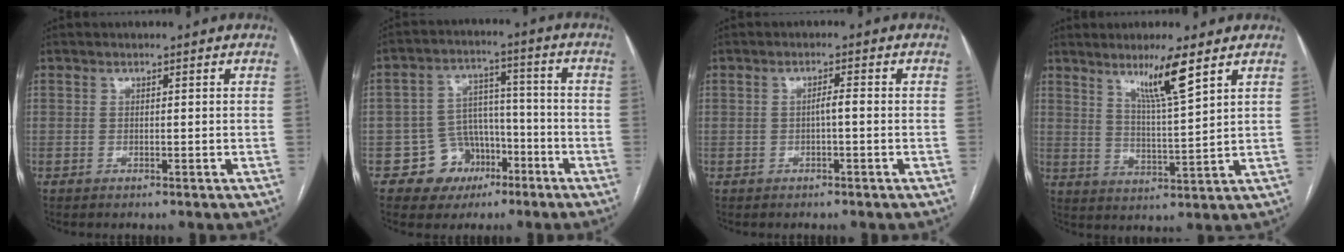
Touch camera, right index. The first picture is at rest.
{"total": 8.2, "force": [-4.0, 7.0, 1.3], "torque": [-0.004, 0.026, -0.053]}
{"total": 1.6, "force": [-0.3, 0.1, 1.5], "torque": [-0.024, 0.003, -0.004]}
{"total": 7.7, "force": [4.9, -0.6, 5.9], "torque": [-0.103, -0.014, 0.089]}